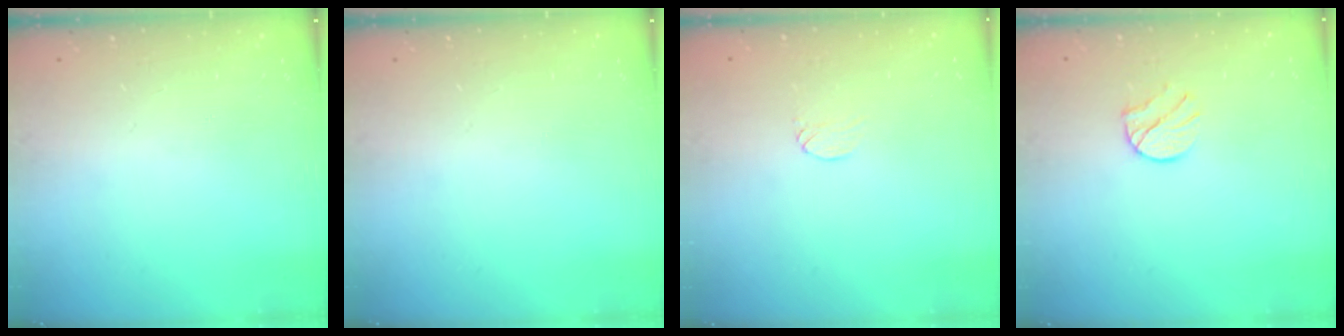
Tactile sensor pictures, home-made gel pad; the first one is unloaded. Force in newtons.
{"total": 0.0}
{"total": 4.9, "press": 4.8, "slide": 0.4}
{"total": 7.9, "press": 7.8, "slide": 0.6}